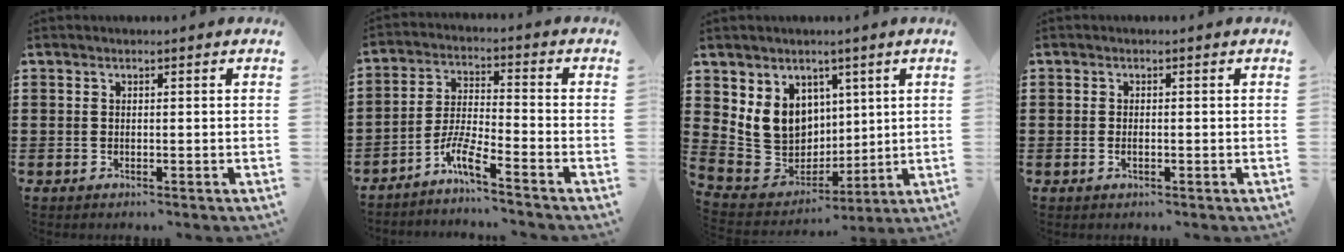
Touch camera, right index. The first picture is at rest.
{"total": 6.3, "force": [-5.0, 0.1, 3.8], "torque": [-0.093, -0.013, -0.100]}
{"total": 9.6, "force": [2.6, 8.7, 3.3], "torque": [-0.105, -0.012, 0.053]}
{"total": 1.0, "force": [-0.3, 0.4, 0.8], "torque": [-0.018, -0.003, -0.005]}